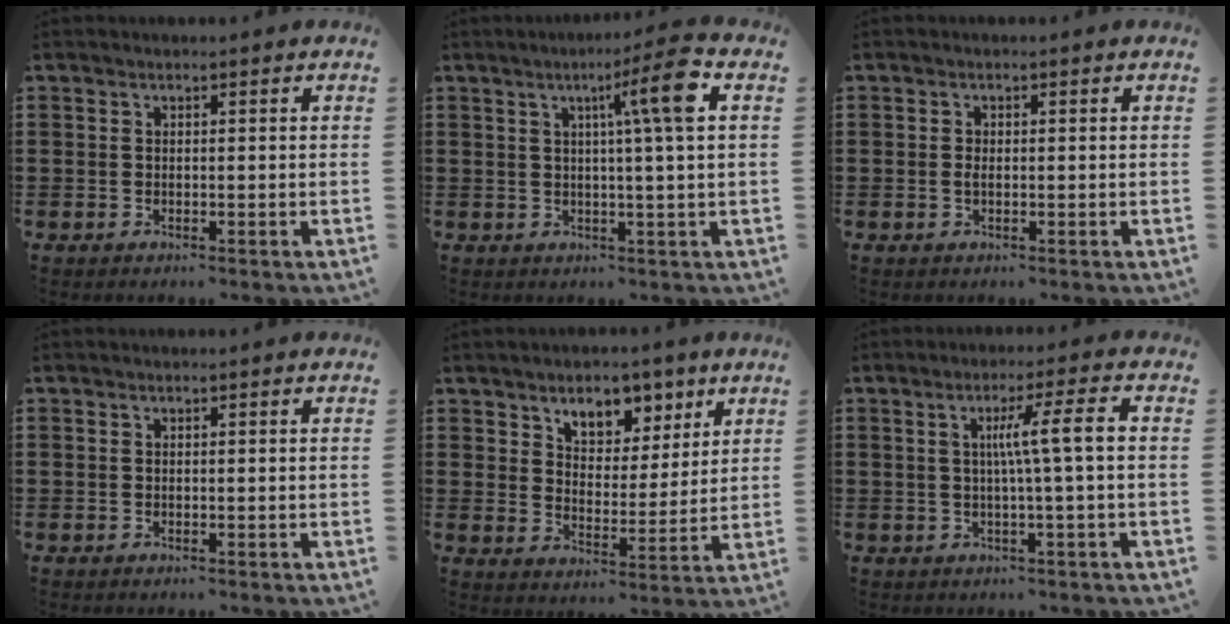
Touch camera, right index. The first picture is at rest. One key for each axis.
{"total": 8.7, "fx": 2.7, "fy": -0.3, "fz": 8.3, "tx": -0.138, "ty": -0.002, "tz": 0.030}
{"total": 0.9, "fx": -0.1, "fy": 0.5, "fz": 0.8, "tx": -0.018, "ty": 0.000, "tz": -0.003}
{"total": 0.0}
{"total": 6.4, "fx": 4.8, "fy": 3.7, "fz": 2.1, "tx": -0.053, "ty": -0.012, "tz": 0.083}
{"total": 6.9, "fx": 0.4, "fy": -0.2, "fz": 6.9, "tx": -0.128, "ty": 0.002, "tz": -0.003}